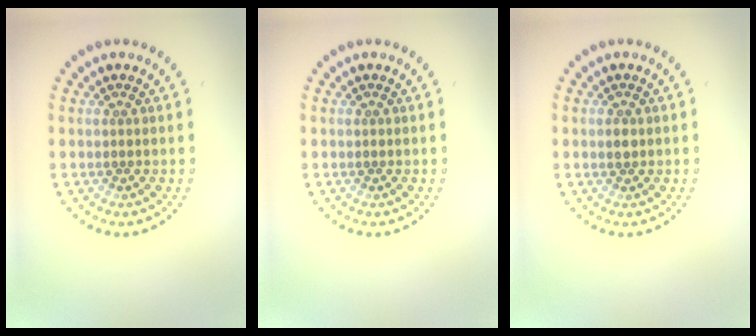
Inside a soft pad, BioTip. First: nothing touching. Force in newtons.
{"total": 0.0}
{"total": 1.0, "press": 0.9, "slide": 0.2}